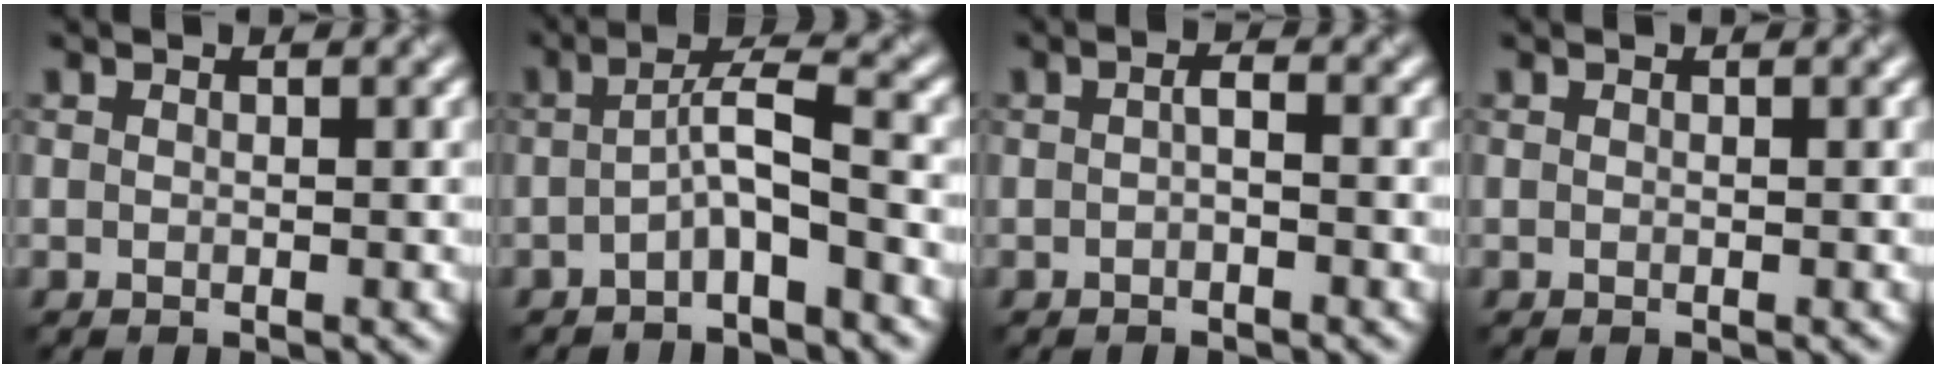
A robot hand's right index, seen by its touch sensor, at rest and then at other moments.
{"total": 3.2, "force": [-1.2, 0.4, 3.0], "torque": [-0.053, 0.017, -0.029]}
{"total": 1.0, "force": [-0.4, 0.2, 0.9], "torque": [-0.017, 0.001, -0.007]}
{"total": 0.0}